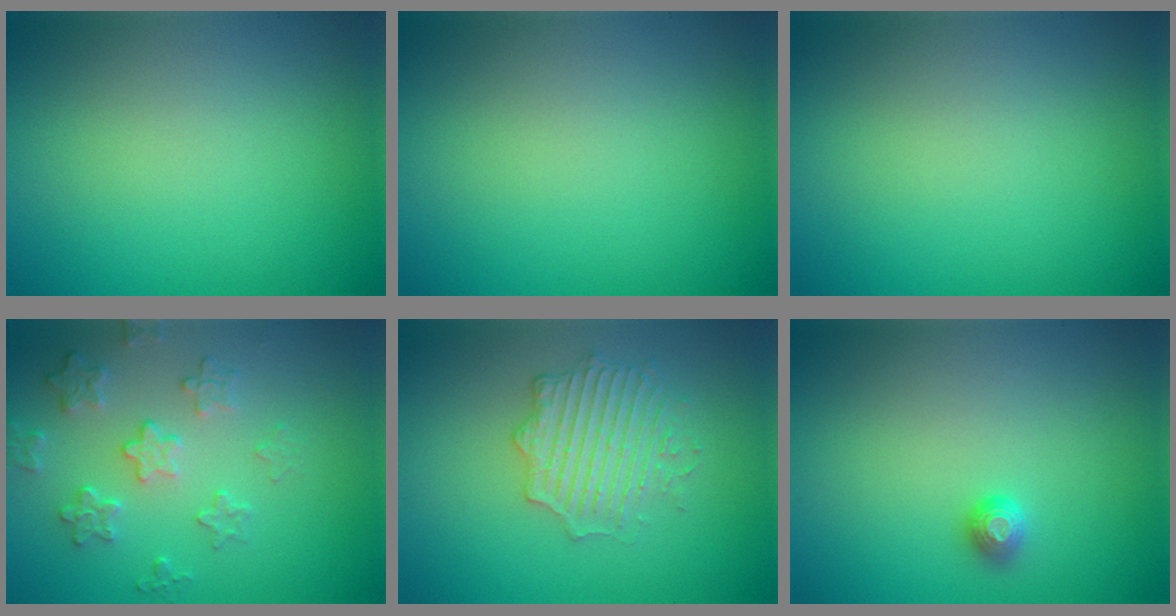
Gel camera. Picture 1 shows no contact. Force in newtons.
{"total": 0.0}
{"total": 0.0}
{"total": 3.2, "press": 2.9, "slide": 1.3}
{"total": 3.9, "press": 3.3, "slide": 2.1}
{"total": 1.1, "press": 1.0, "slide": 0.5}